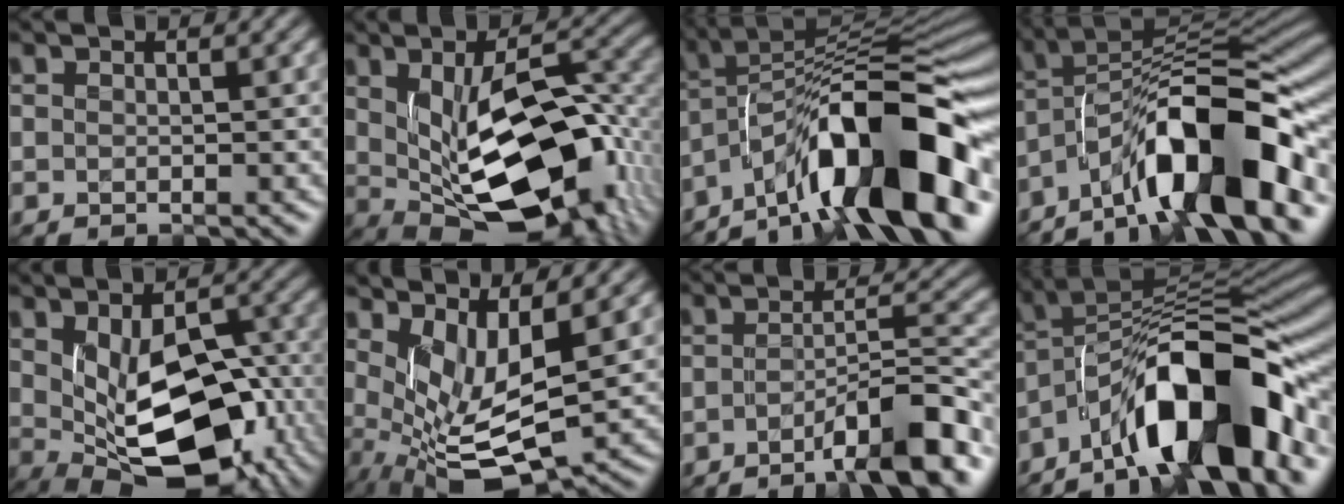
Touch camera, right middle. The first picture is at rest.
{"total": 13.8, "force": [-0.3, 6.8, 12.0], "torque": [-0.178, -0.021, 0.011]}
{"total": 13.4, "force": [-7.2, 4.0, 10.5], "torque": [-0.141, 0.031, -0.127]}
{"total": 12.1, "force": [-6.5, 3.3, 9.6], "torque": [-0.136, 0.027, -0.123]}
{"total": 12.4, "force": [-1.2, 7.0, 10.1], "torque": [-0.153, -0.030, 0.001]}
{"total": 6.6, "force": [0.8, 2.4, 6.1], "torque": [-0.127, -0.014, 0.019]}
{"total": 6.5, "force": [-4.1, 1.0, 5.0], "torque": [-0.072, 0.015, -0.069]}
{"total": 13.0, "force": [-6.5, 4.3, 10.3], "torque": [-0.142, 0.027, -0.121]}